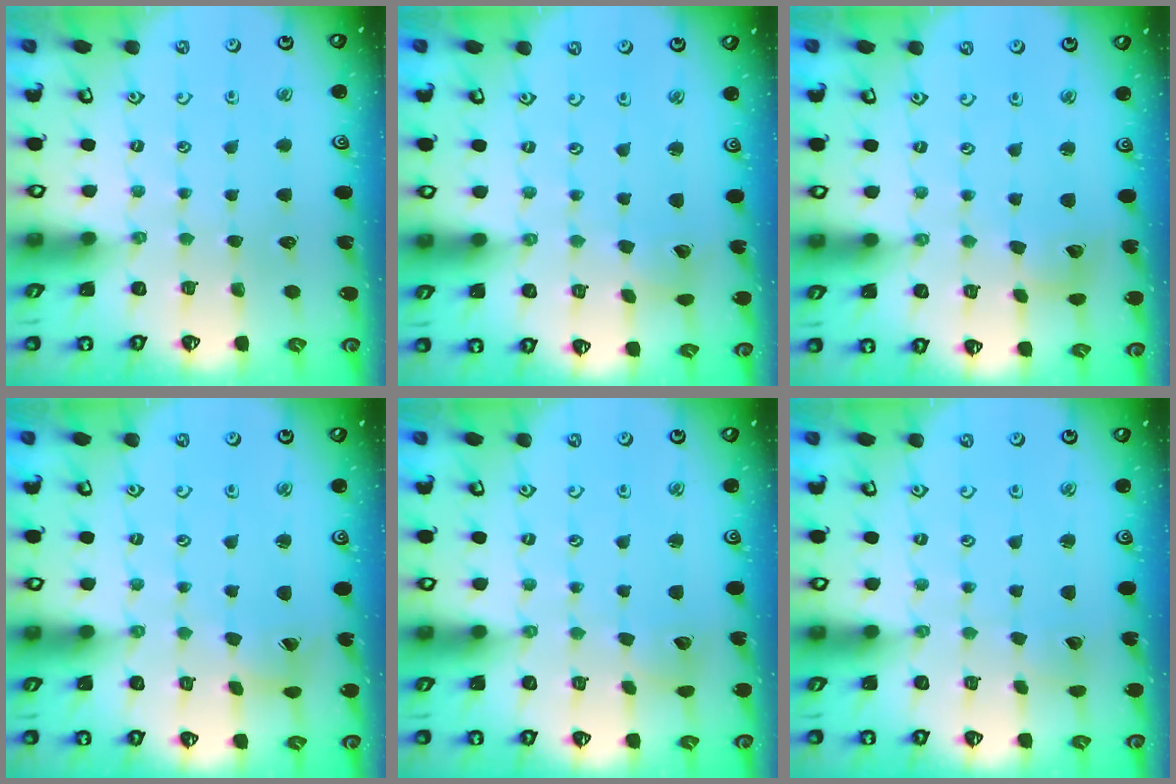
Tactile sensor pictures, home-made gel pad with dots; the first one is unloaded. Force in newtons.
{"total": 2.2, "press": 2.2, "slide": 0.2}
{"total": 5.3, "press": 5.2, "slide": 0.6}
{"total": 2.5, "press": 2.5, "slide": 0.4}
{"total": 2.8, "press": 2.8, "slide": 0.3}
{"total": 1.5, "press": 1.5, "slide": 0.2}